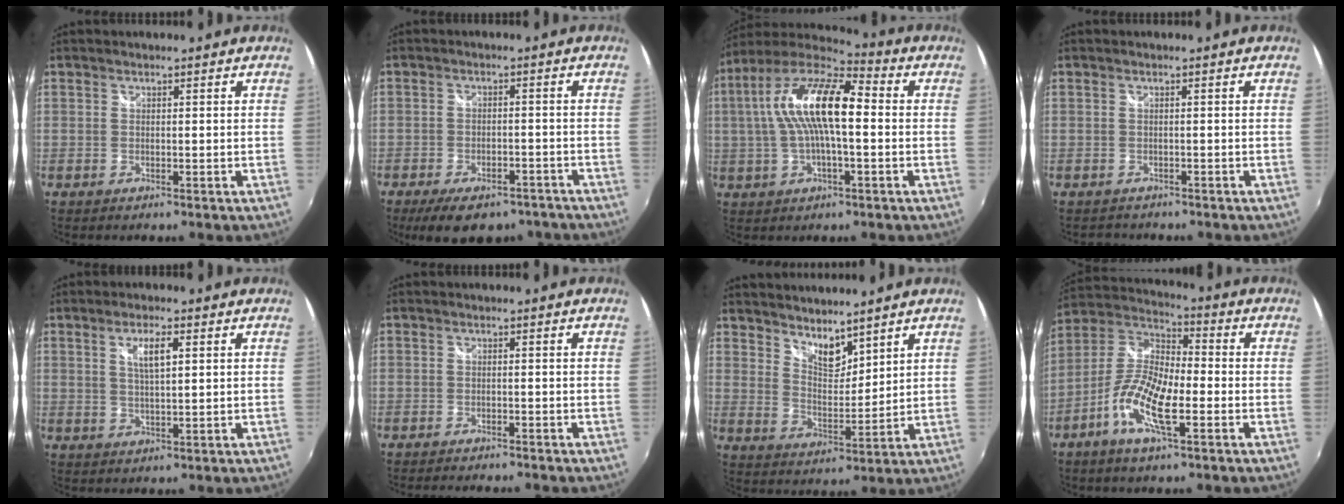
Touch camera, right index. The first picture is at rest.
{"total": 14.0, "force": [-10.7, 5.9, 6.9], "torque": [-0.143, -0.012, -0.143]}
{"total": 16.8, "force": [1.3, 5.6, 15.8], "torque": [-0.291, 0.020, 0.009]}
{"total": 1.3, "force": [-1.2, 0.6, 0.2], "torque": [-0.009, -0.002, -0.016]}
{"total": 4.2, "force": [1.5, 1.1, 3.8], "torque": [-0.069, -0.001, 0.028]}
{"total": 5.4, "force": [-4.9, 0.7, 2.2], "torque": [-0.052, -0.016, -0.078]}
{"total": 6.5, "force": [5.5, 2.3, 2.6], "torque": [-0.033, -0.005, 0.099]}
{"total": 12.2, "force": [-4.9, 4.0, 10.4], "torque": [-0.216, -0.002, -0.105]}